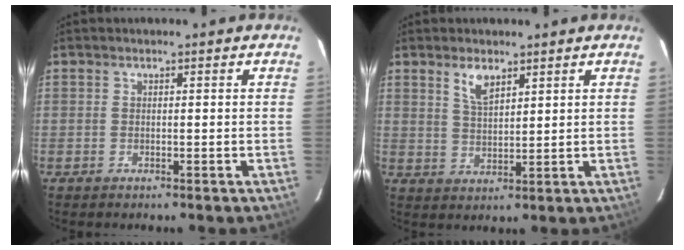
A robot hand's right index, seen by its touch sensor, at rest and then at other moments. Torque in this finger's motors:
{"motor_torque": [0.09, 0.04, 0.27, 0.03]}